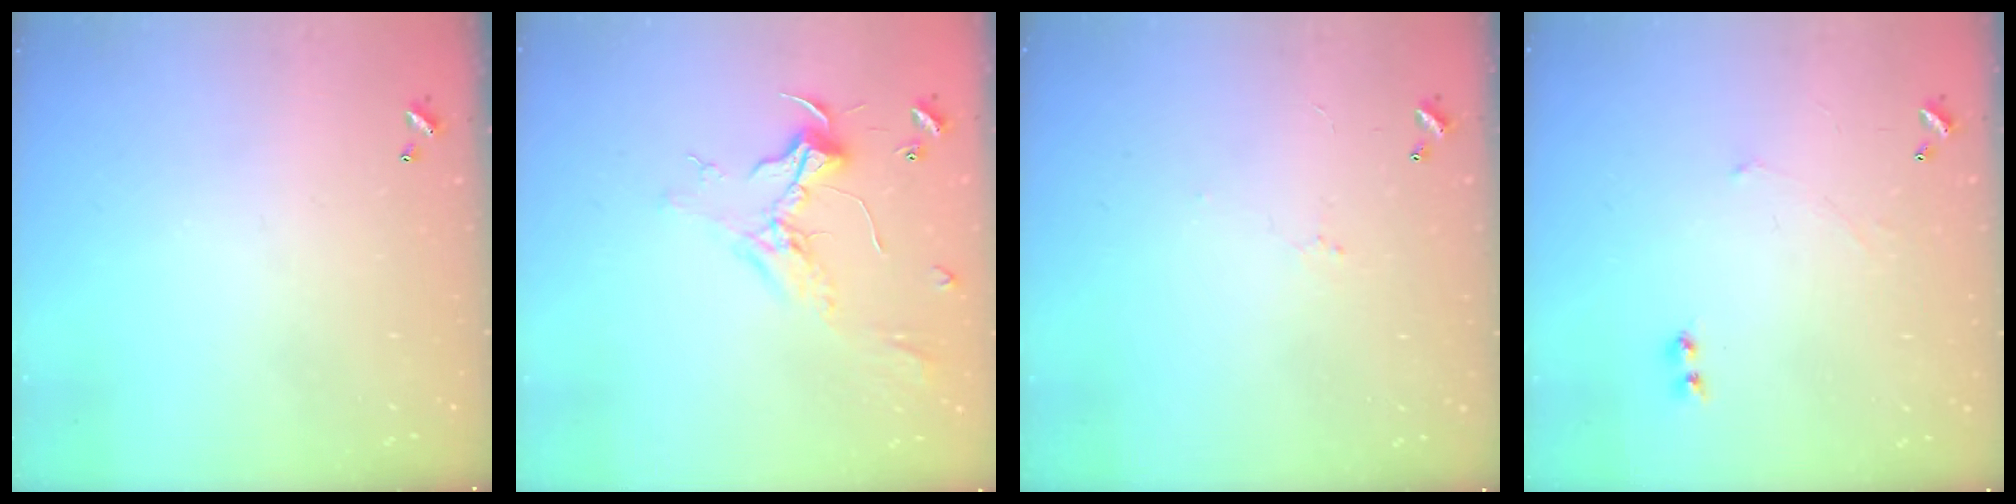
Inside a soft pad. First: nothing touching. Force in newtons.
{"total": 2.4, "press": 2.3, "slide": 0.8}
{"total": 1.9, "press": 1.8, "slide": 0.6}
{"total": 2.4, "press": 2.3, "slide": 0.5}